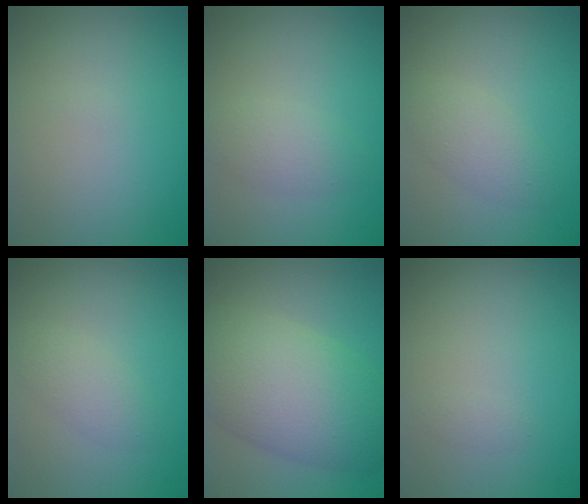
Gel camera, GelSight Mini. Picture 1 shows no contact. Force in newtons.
{"total": 2.2, "press": 2.2, "slide": 0.0}
{"total": 2.5, "press": 2.5, "slide": 0.0}
{"total": 1.9, "press": 1.9, "slide": 0.1}
{"total": 9.6, "press": 9.6, "slide": 0.7}
{"total": 0.6, "press": 0.6, "slide": 0.0}